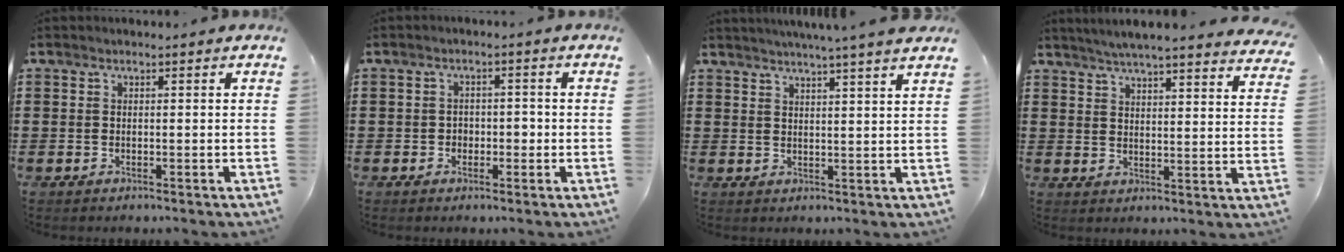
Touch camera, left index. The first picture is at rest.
{"total": 1.9, "force": [-0.7, 1.6, 0.9], "torque": [-0.024, 0.004, -0.018]}
{"total": 3.6, "force": [3.2, -1.0, 1.2], "torque": [-0.032, -0.014, 0.056]}
{"total": 4.5, "force": [4.4, -0.4, 1.2], "torque": [-0.041, -0.024, 0.074]}